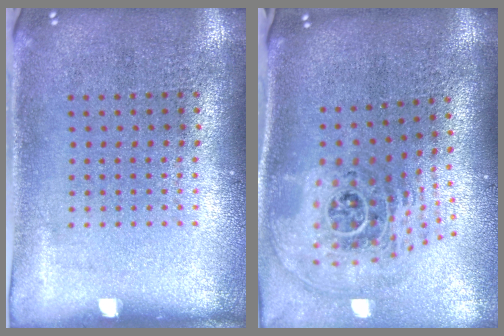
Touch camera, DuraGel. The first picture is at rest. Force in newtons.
{"total": 2.6, "press": 1.8, "slide": 1.9}